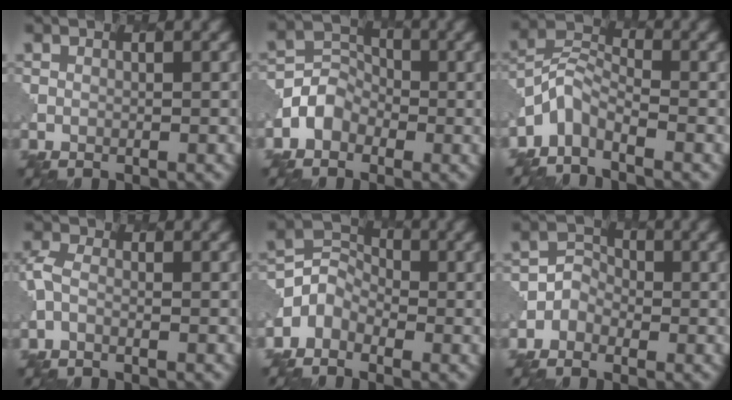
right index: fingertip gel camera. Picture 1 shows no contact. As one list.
[{"total": 2.8, "force": [-1.3, 2.4, 0.7], "torque": [-0.016, 0.006, -0.034]}, {"total": 3.3, "force": [-2.8, 1.5, 1.1], "torque": [-0.021, 0.002, -0.069]}, {"total": 1.6, "force": [-0.8, 0.8, 1.2], "torque": [-0.036, -0.005, -0.027]}, {"total": 2.8, "force": [-1.6, 2.1, 0.6], "torque": [-0.014, 0.003, -0.043]}, {"total": 2.0, "force": [-0.9, 1.8, 0.4], "torque": [0.005, 0.008, -0.030]}]